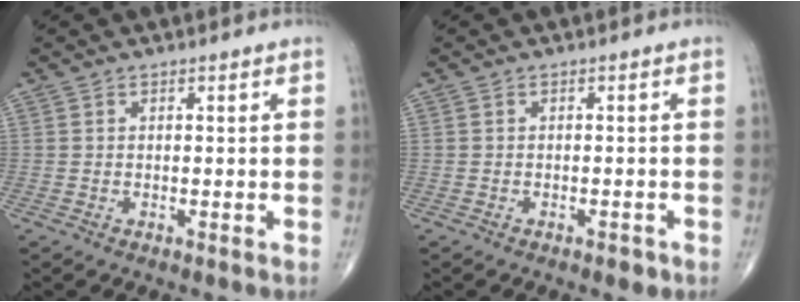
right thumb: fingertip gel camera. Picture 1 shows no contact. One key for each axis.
{"total": 1.3, "fx": -0.8, "fy": 0.6, "fz": 0.8, "tx": -0.009, "ty": 0.000, "tz": -0.011}